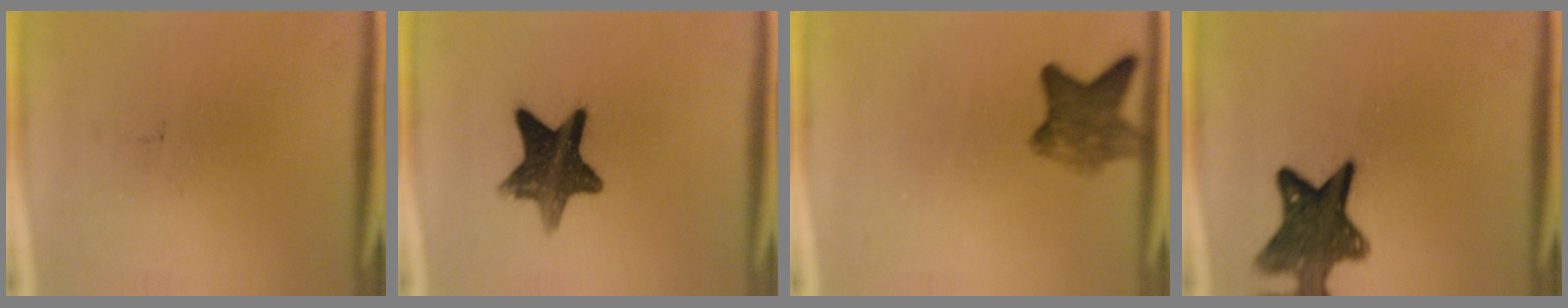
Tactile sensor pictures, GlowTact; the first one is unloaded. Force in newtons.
{"total": 11.8}
{"total": 6.2}
{"total": 11.5}